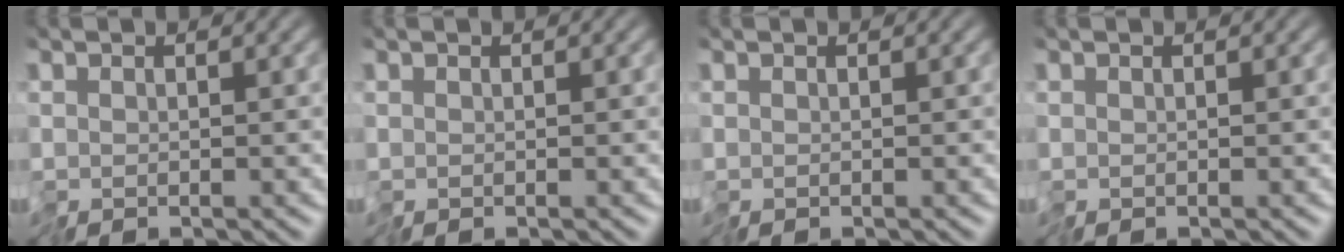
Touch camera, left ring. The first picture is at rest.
{"total": 0.0}
{"total": 0.0}
{"total": 0.0}